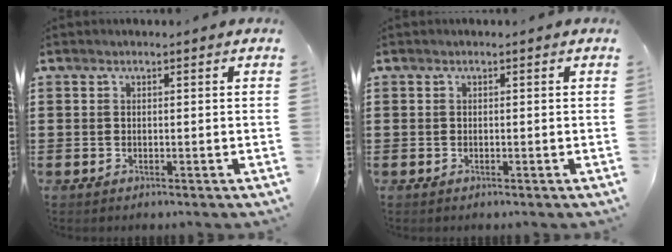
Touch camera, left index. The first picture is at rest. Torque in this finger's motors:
{"motor_torque": [-0.04, -0.04, 0.02, 0.00]}